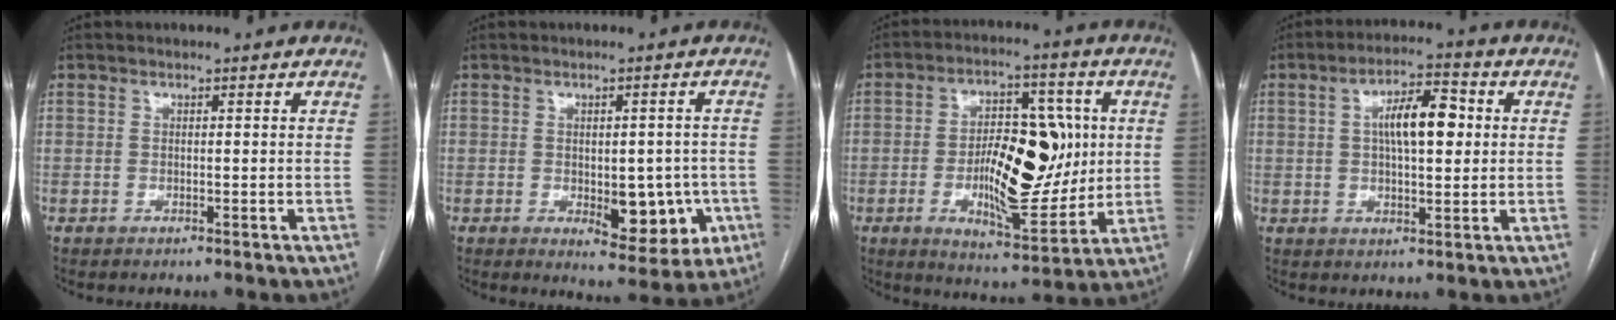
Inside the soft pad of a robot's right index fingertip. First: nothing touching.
{"total": 9.0, "force": [-2.1, 4.6, 7.5], "torque": [-0.078, 0.007, -0.013]}
{"total": 16.1, "force": [-0.4, 6.3, 14.8], "torque": [-0.237, 0.008, 0.001]}
{"total": 8.6, "force": [1.6, 2.9, 8.0], "torque": [-0.136, 0.019, 0.025]}